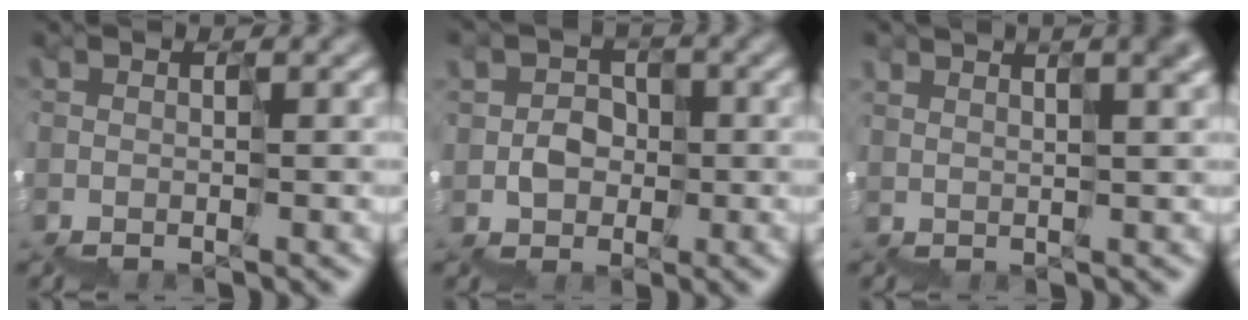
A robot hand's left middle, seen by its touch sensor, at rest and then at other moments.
{"total": 2.4, "force": [0.3, 2.4, 0.3], "torque": [0.003, 0.012, 0.006]}
{"total": 5.6, "force": [2.2, 2.8, 4.3], "torque": [-0.017, 0.026, 0.035]}